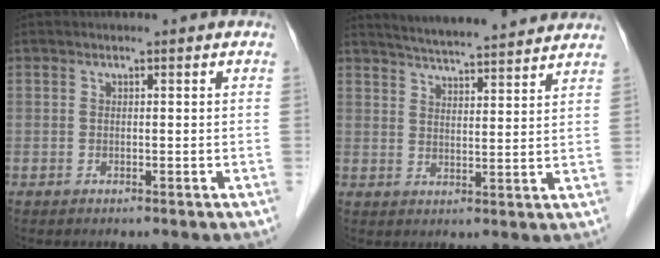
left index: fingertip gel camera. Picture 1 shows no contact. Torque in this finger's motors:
{"motor_torque": [-0.21, -0.47, 0.17, 0.08]}